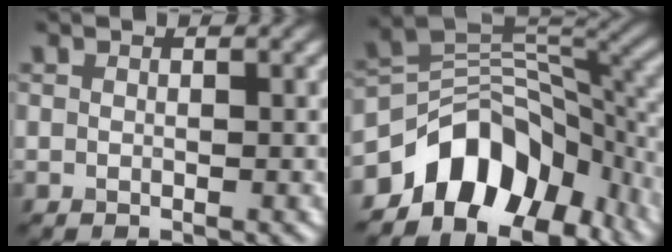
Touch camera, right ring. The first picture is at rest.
{"total": 10.2, "force": [-6.0, 6.6, 5.0], "torque": [-0.060, 0.004, -0.112]}